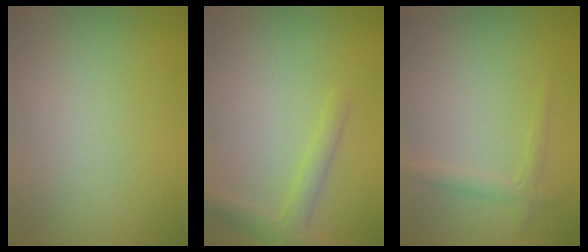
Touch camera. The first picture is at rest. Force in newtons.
{"total": 2.2, "press": 2.2, "slide": 0.0}
{"total": 1.3, "press": 1.3, "slide": 0.0}